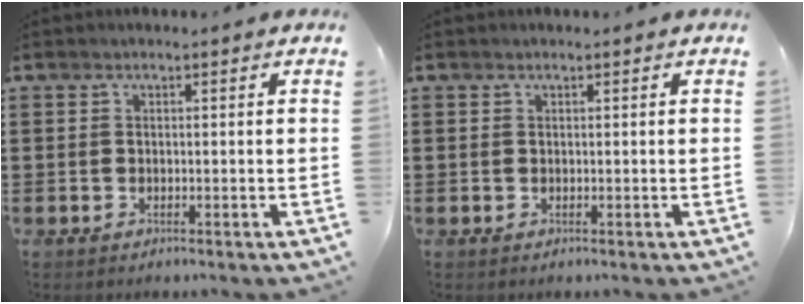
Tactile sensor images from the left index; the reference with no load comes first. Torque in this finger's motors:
{"motor_torque": [-0.23, 0.31, -0.01, -0.01]}